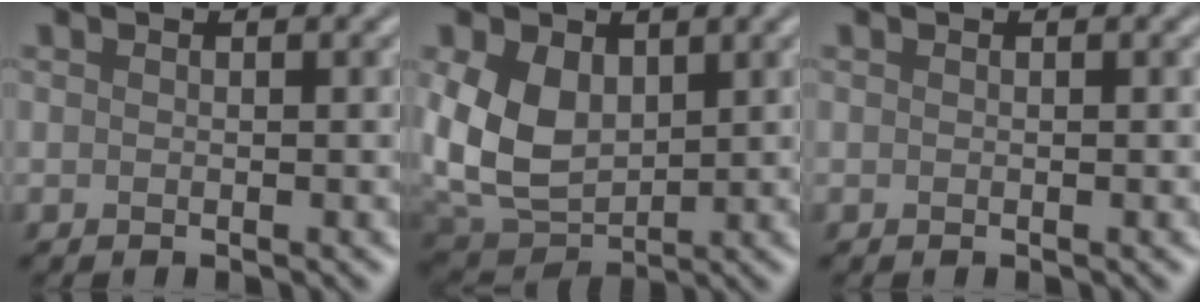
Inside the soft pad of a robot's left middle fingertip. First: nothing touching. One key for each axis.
{"total": 8.2, "fx": 1.3, "fy": 5.9, "fz": 5.6, "tx": -0.156, "ty": -0.004, "tz": 0.030}
{"total": 0.0}